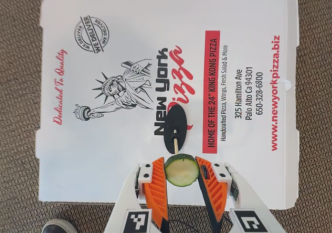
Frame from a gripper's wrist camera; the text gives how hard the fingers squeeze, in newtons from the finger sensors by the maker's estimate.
{"total": 8.3, "left": 7.8, "right": 8.7}